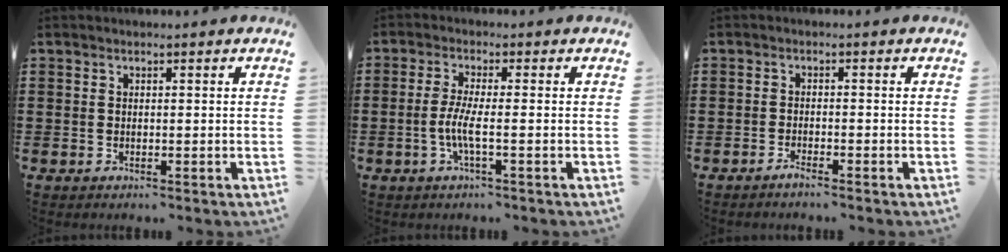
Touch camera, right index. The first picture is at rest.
{"total": 4.3, "force": [-1.2, 0.3, 4.1], "torque": [-0.094, -0.008, -0.032]}
{"total": 1.4, "force": [-1.4, -0.1, 0.4], "torque": [-0.008, -0.001, -0.026]}